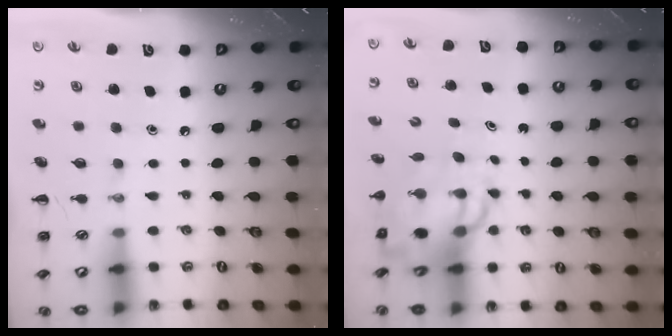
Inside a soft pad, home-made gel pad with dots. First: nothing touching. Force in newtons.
{"total": 10.0, "press": 9.6, "slide": 2.7}